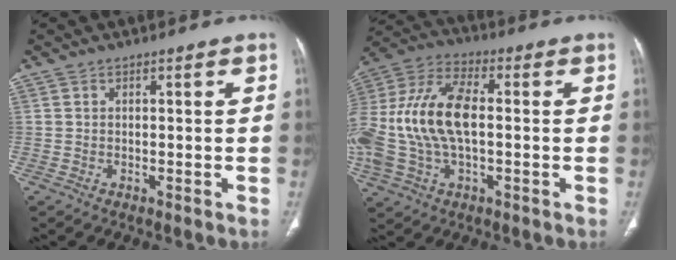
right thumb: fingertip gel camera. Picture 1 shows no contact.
{"total": 20.8, "force": [-0.4, 11.1, 17.6], "torque": [-0.411, 0.021, -0.006]}